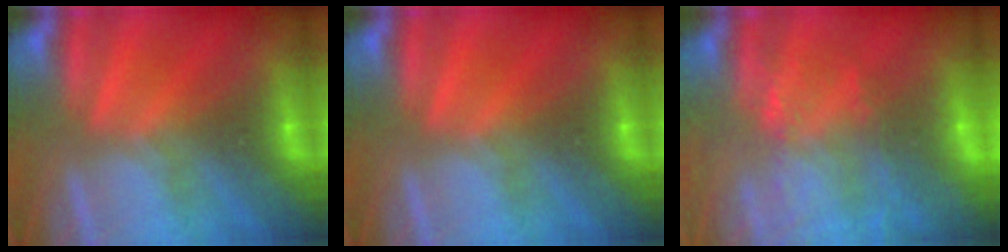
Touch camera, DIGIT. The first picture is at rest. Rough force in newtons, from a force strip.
{"total": 0.0}
{"total": 5.9}